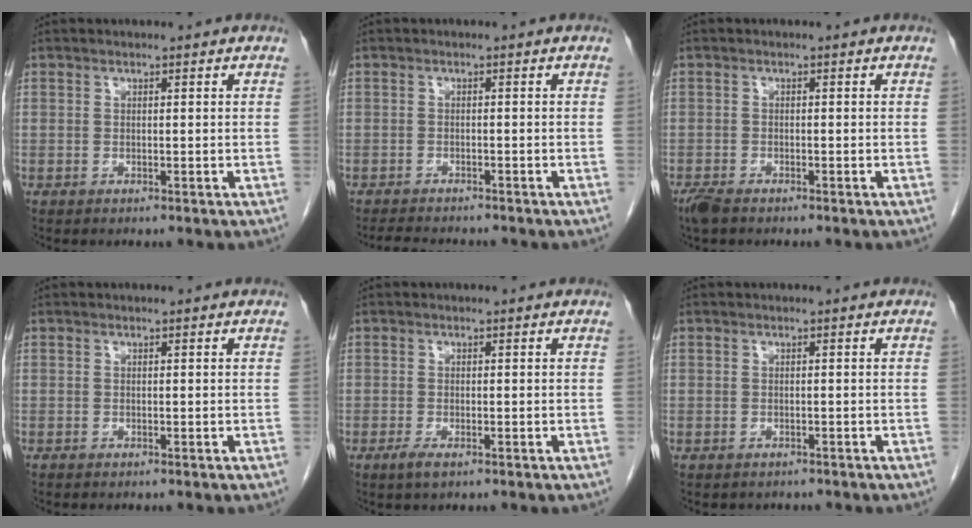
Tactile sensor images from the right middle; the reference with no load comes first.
{"total": 4.9, "force": [-4.6, 0.7, 1.7], "torque": [-0.028, -0.013, -0.070]}
{"total": 2.8, "force": [-2.2, 0.9, 1.5], "torque": [-0.035, -0.008, -0.039]}
{"total": 0.0}
{"total": 1.8, "force": [-1.0, 0.5, 1.4], "torque": [-0.031, -0.003, -0.019]}
{"total": 1.7, "force": [-1.5, 0.7, 0.2], "torque": [-0.013, -0.003, -0.018]}